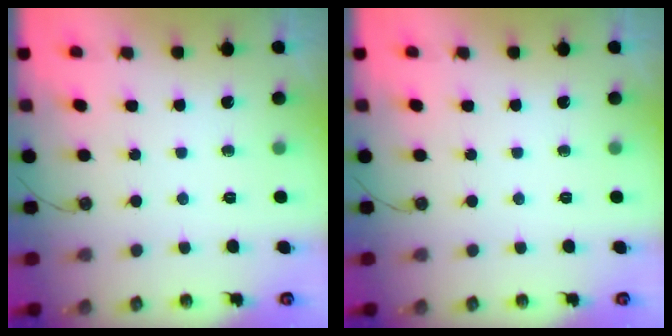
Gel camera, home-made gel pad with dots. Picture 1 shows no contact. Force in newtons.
{"total": 0.0}